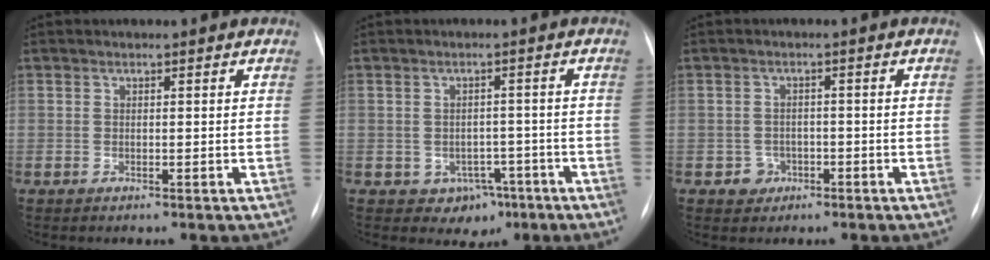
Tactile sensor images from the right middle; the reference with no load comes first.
{"total": 4.6, "force": [-2.3, 3.7, 1.5], "torque": [-0.009, 0.012, -0.018]}
{"total": 2.6, "force": [-1.2, 2.3, 0.4], "torque": [0.000, 0.009, -0.016]}